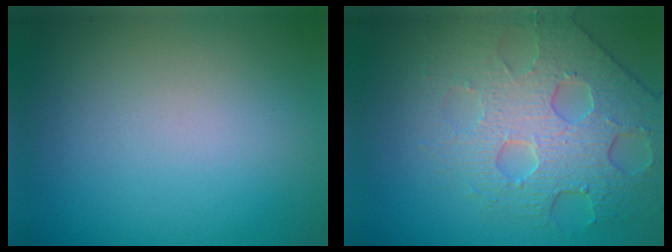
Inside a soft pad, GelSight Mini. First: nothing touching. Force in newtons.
{"total": 6.1, "press": 5.0, "slide": 3.5}